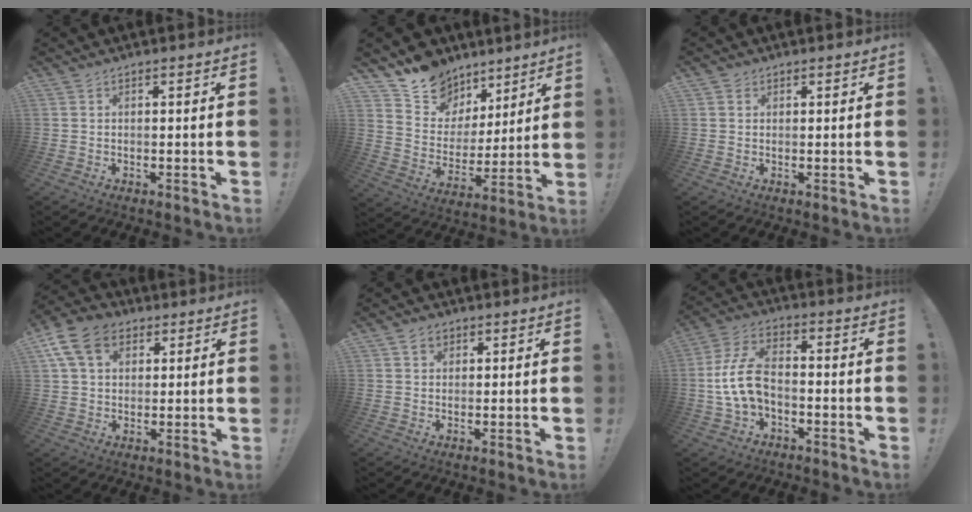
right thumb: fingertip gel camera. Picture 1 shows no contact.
{"total": 12.2, "force": [8.9, 8.2, 1.6], "torque": [-0.031, -0.073, 0.172]}
{"total": 1.0, "force": [0.6, 0.8, 0.1], "torque": [-0.003, 0.002, 0.011]}
{"total": 13.3, "force": [5.8, 9.5, 7.3], "torque": [-0.129, -0.015, 0.115]}
{"total": 2.9, "force": [1.6, 2.3, 1.0], "torque": [-0.012, -0.001, 0.029]}
{"total": 11.7, "force": [-2.2, 7.1, 9.0], "torque": [-0.198, 0.012, -0.038]}